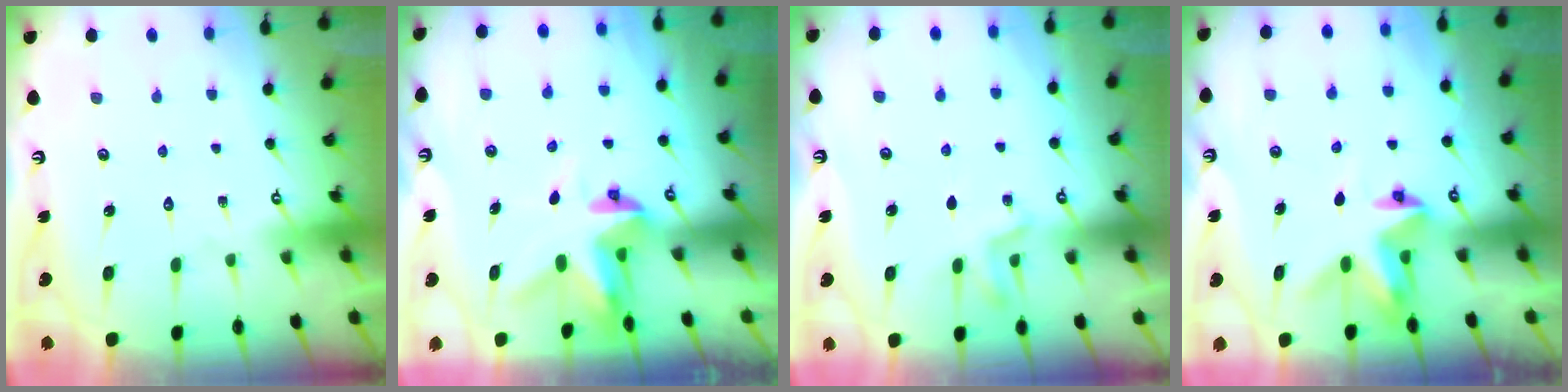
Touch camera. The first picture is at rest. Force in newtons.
{"total": 4.8, "press": 4.8, "slide": 0.4}
{"total": 4.1, "press": 3.9, "slide": 1.3}
{"total": 4.0, "press": 3.9, "slide": 0.5}